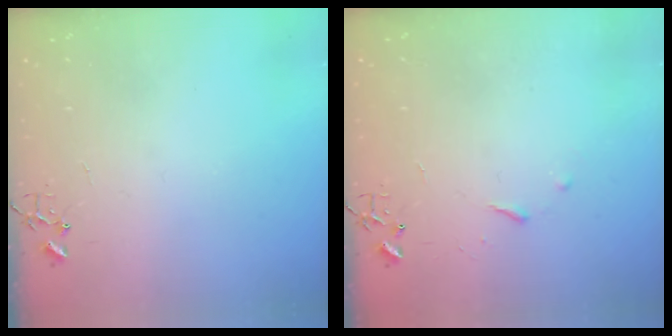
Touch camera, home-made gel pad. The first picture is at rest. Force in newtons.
{"total": 3.4, "press": 3.3, "slide": 0.6}